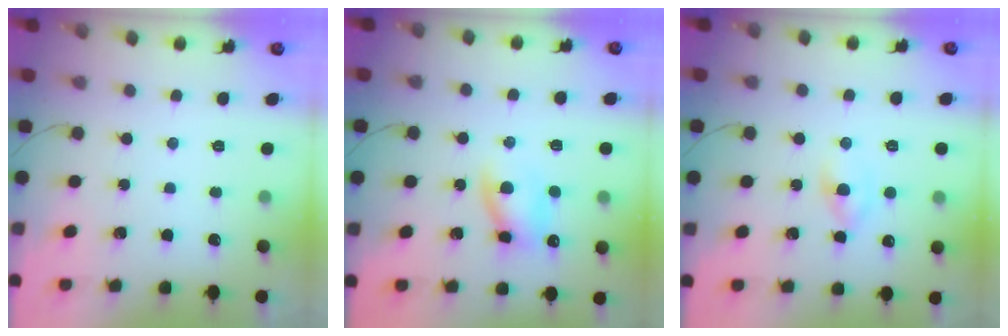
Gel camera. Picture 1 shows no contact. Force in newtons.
{"total": 8.9, "press": 8.6, "slide": 2.2}
{"total": 2.2, "press": 1.9, "slide": 1.1}